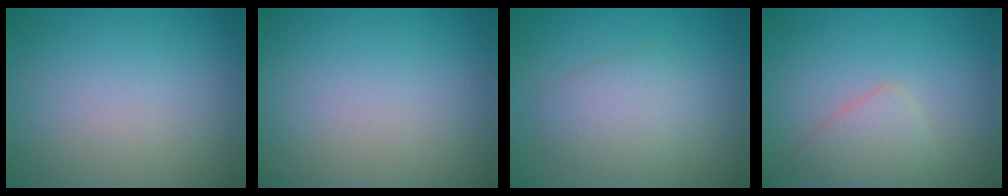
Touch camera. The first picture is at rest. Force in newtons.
{"total": 0.0}
{"total": 3.1, "press": 3.1, "slide": 0.0}
{"total": 2.4, "press": 2.4, "slide": 0.2}